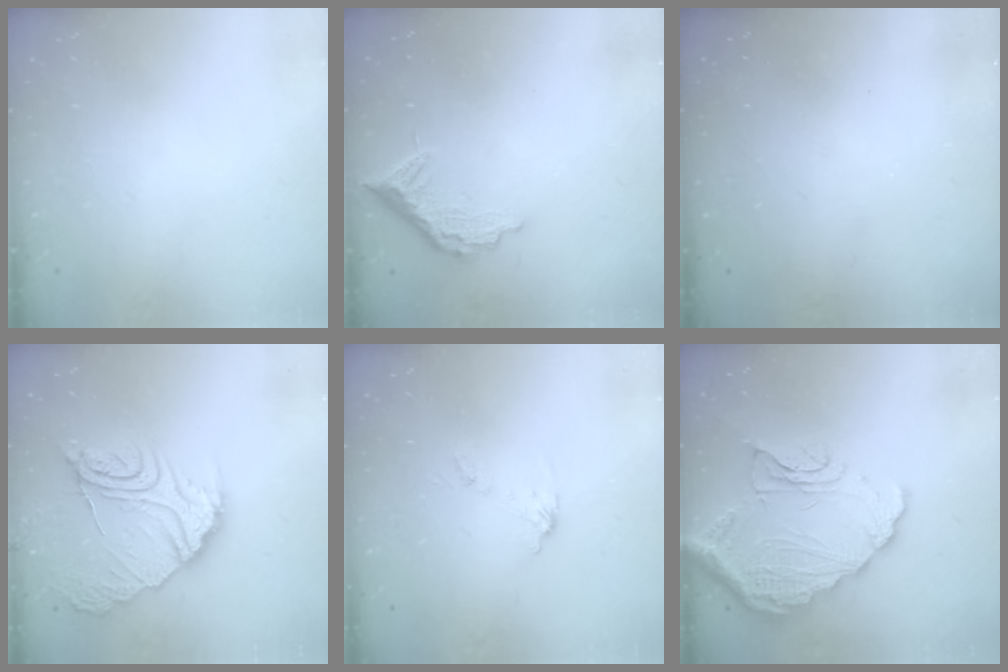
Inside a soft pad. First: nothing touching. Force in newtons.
{"total": 9.9, "press": 9.9, "slide": 0.7}
{"total": 3.2, "press": 3.2, "slide": 0.1}
{"total": 18.5, "press": 18.4, "slide": 1.9}
{"total": 5.8, "press": 5.8, "slide": 0.2}
{"total": 15.5, "press": 15.4, "slide": 1.2}